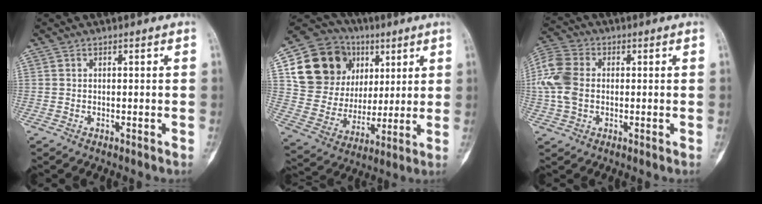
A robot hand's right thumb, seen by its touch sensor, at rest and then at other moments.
{"total": 21.1, "force": [7.5, 17.1, 9.9], "torque": [-0.142, 0.014, 0.150]}
{"total": 10.2, "force": [0.3, 7.4, 7.0], "torque": [-0.160, 0.020, 0.000]}